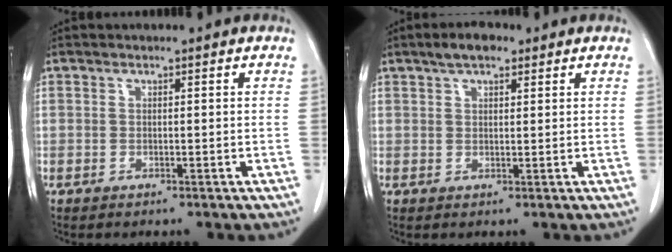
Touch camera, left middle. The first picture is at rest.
{"total": 4.0, "force": [2.7, 1.5, 2.5], "torque": [-0.047, 0.010, 0.044]}